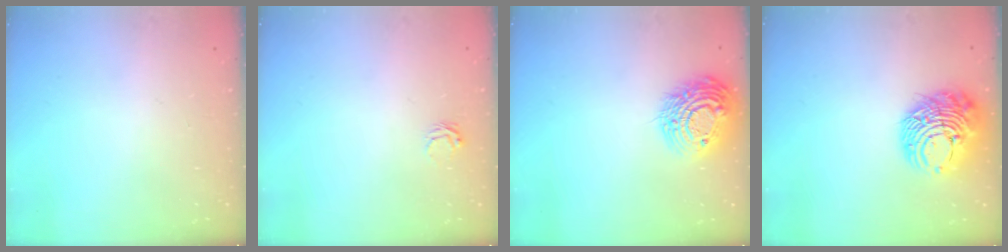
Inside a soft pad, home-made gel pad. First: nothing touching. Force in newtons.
{"total": 4.3, "press": 4.3, "slide": 0.3}
{"total": 14.9, "press": 14.9, "slide": 0.9}
{"total": 12.4, "press": 12.3, "slide": 1.6}